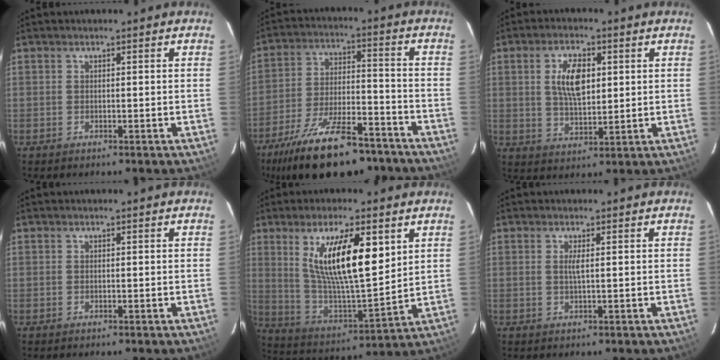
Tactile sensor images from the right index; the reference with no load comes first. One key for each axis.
{"total": 22.9, "fx": -16.5, "fy": 8.6, "fz": 13.3, "tx": -0.248, "ty": -0.019, "tz": -0.251}
{"total": 8.1, "fx": 2.0, "fy": 3.9, "fz": 6.8, "tx": -0.127, "ty": 0.007, "tz": 0.039}
{"total": 0.0}
{"total": 17.3, "fx": 6.9, "fy": 4.6, "fz": 15.2, "tx": -0.266, "ty": -0.007, "tz": 0.133}
{"total": 1.3, "fx": 0.2, "fy": -0.2, "fz": 1.3, "tx": -0.026, "ty": -0.001, "tz": 0.004}